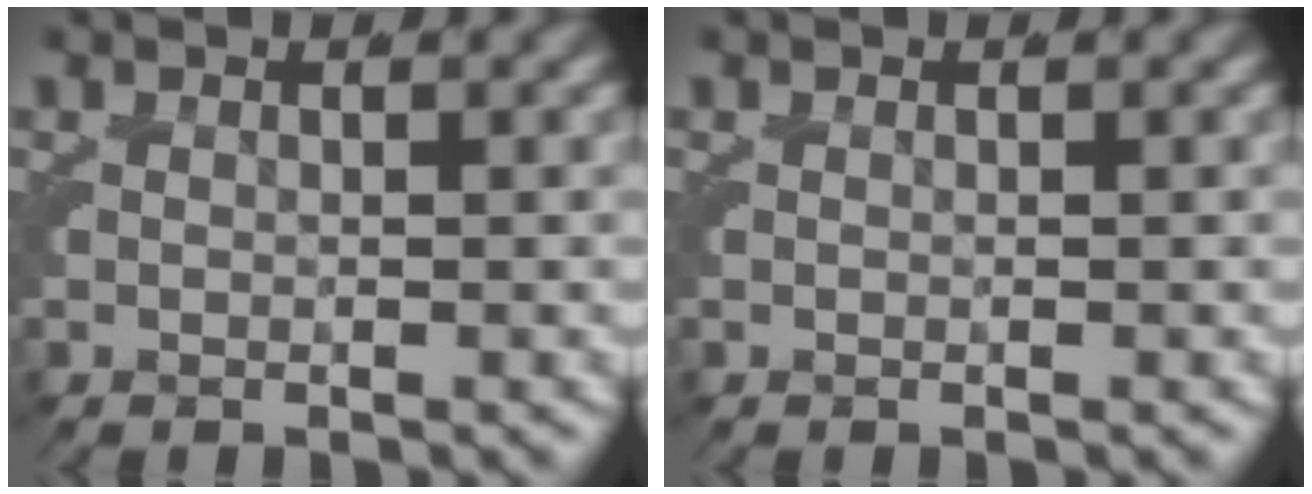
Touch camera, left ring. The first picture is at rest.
{"total": 0.0}